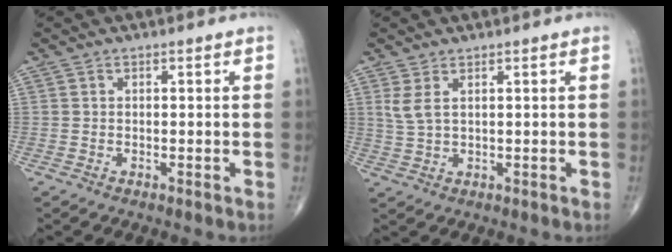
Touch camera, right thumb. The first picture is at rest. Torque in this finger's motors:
{"motor_torque": [-0.13, 0.13, -0.01, 0.01, 0.00]}